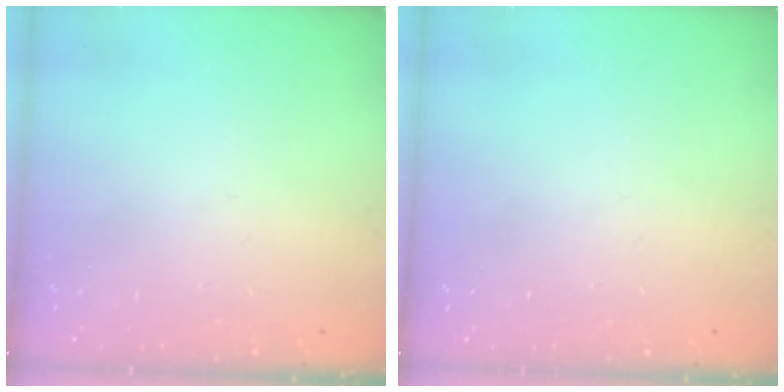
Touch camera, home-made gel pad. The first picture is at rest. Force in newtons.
{"total": 0.0}